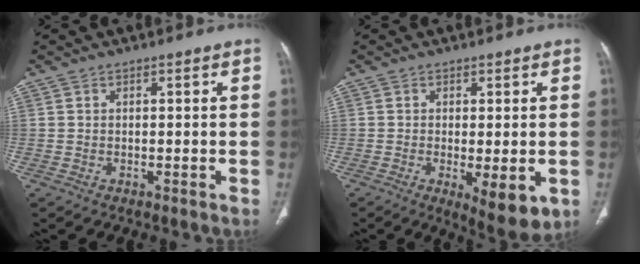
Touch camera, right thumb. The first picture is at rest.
{"total": 7.9, "force": [-2.1, 2.6, 7.2], "torque": [-0.102, -0.021, -0.026]}